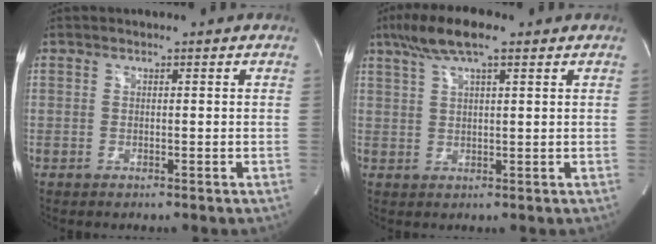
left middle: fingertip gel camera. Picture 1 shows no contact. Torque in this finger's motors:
{"motor_torque": [0.82, -0.65, 0.10, 0.09]}